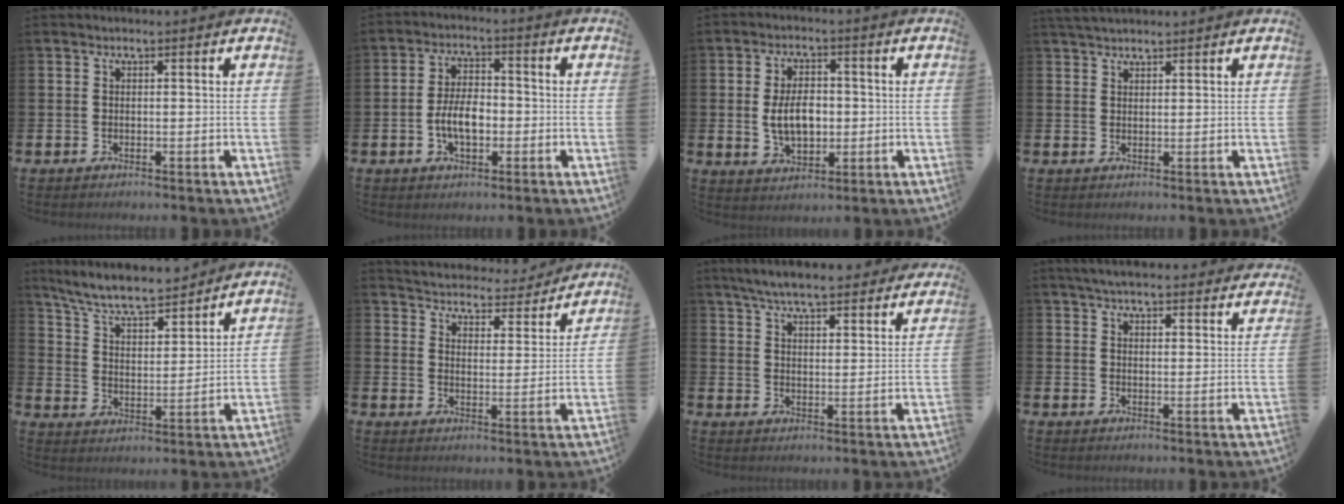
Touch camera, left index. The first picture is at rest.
{"total": 5.6, "force": [-1.2, 3.1, 4.6], "torque": [-0.077, 0.003, -0.027]}
{"total": 6.0, "force": [-0.1, 3.8, 4.6], "torque": [-0.078, 0.003, -0.010]}
{"total": 2.6, "force": [2.5, 0.6, 0.6], "torque": [-0.014, -0.003, 0.046]}
{"total": 7.8, "force": [7.2, 1.3, 2.7], "torque": [-0.084, -0.047, 0.126]}
{"total": 5.1, "force": [5.0, 1.0, 0.0], "torque": [-0.020, -0.045, 0.084]}
{"total": 6.8, "force": [6.4, 1.0, 1.9], "torque": [-0.055, -0.032, 0.115]}
{"total": 5.2, "force": [5.0, 0.8, 1.3], "torque": [-0.034, -0.020, 0.091]}